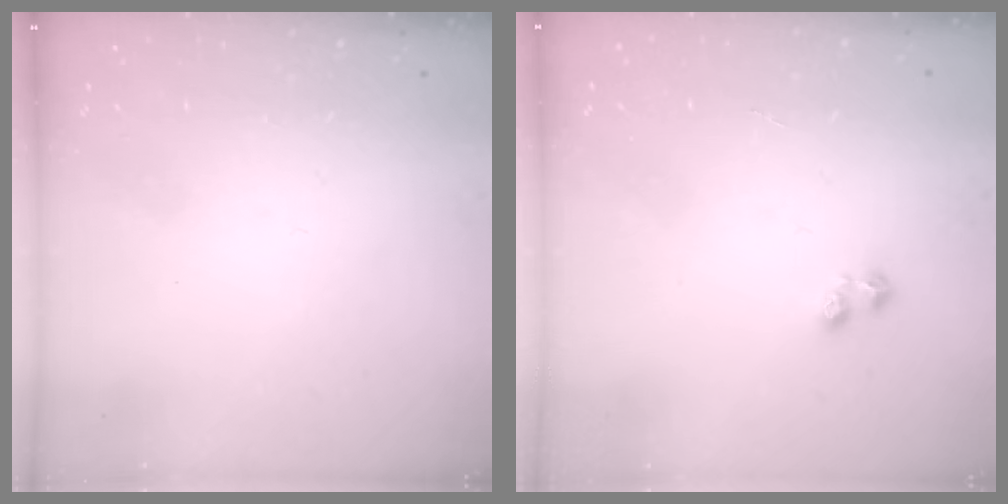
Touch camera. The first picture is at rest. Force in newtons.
{"total": 1.9, "press": 1.8, "slide": 0.5}